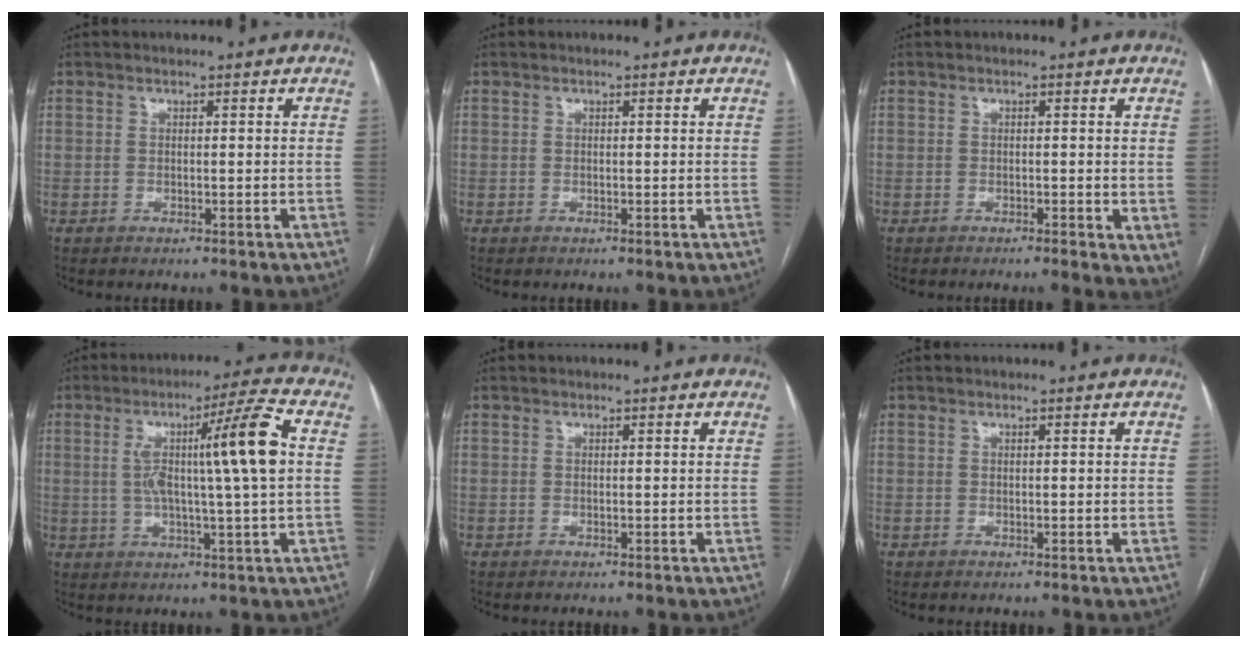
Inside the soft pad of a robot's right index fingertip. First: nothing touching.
{"total": 0.0}
{"total": 3.3, "force": [-1.3, 1.1, 2.8], "torque": [-0.024, -0.006, -0.022]}
{"total": 12.6, "force": [1.8, -1.0, 12.4], "torque": [-0.202, 0.013, 0.028]}
{"total": 0.0}
{"total": 0.0}